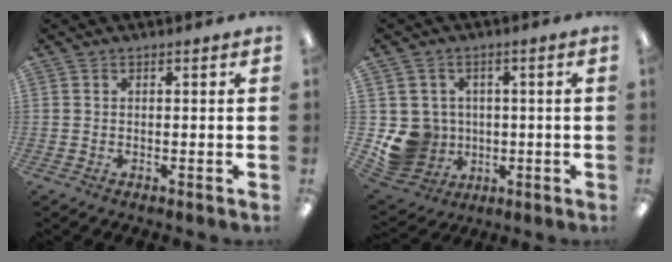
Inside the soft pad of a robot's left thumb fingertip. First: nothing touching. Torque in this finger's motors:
{"motor_torque": [0.00, 0.12, 0.00, 0.03, 0.01]}